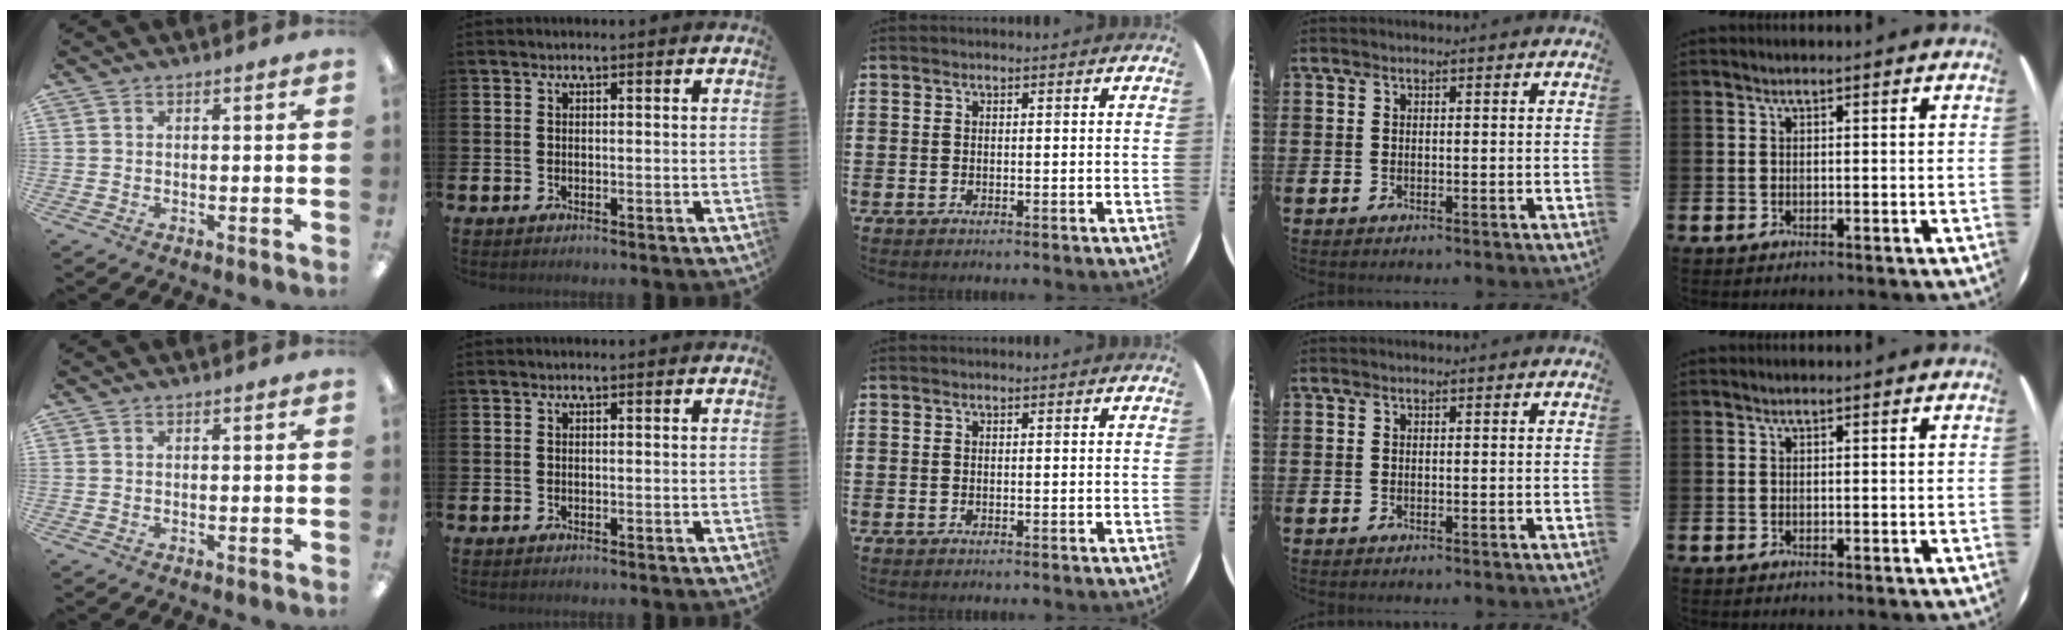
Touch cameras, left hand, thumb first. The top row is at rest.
{}